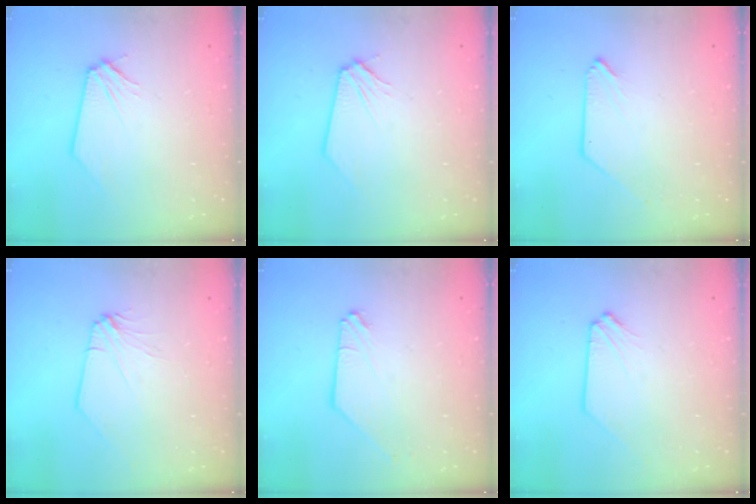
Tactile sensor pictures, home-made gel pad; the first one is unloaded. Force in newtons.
{"total": 0.0}
{"total": 0.0}
{"total": 2.1, "press": 2.1, "slide": 0.2}
{"total": 0.0}
{"total": 0.8, "press": 0.8, "slide": 0.1}